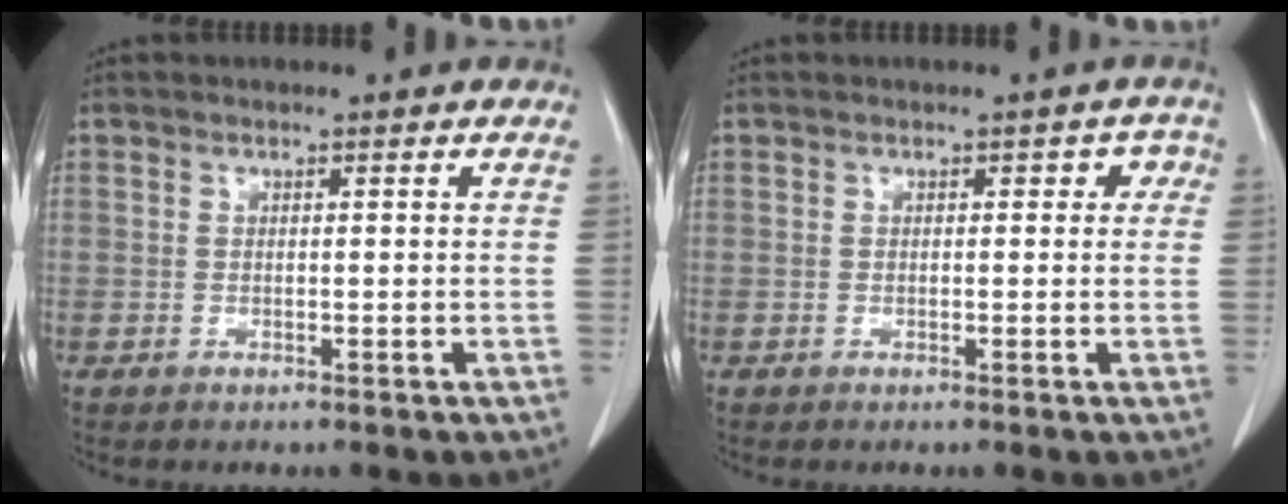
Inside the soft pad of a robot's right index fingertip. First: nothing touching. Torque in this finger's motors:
{"motor_torque": [0.02, -0.01, 0.00, 0.00]}